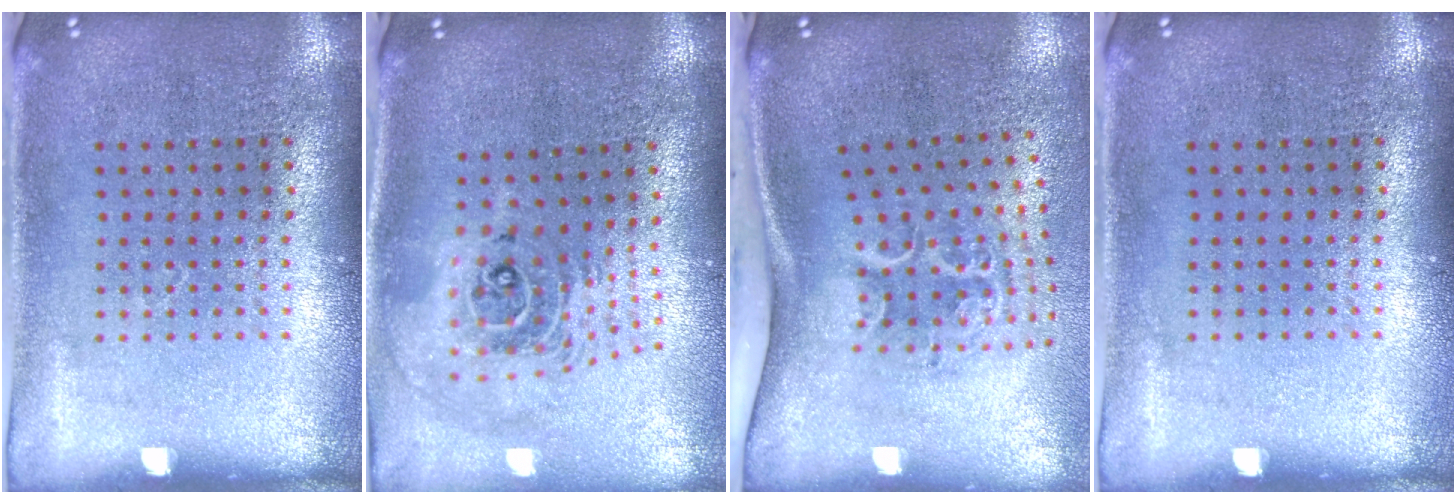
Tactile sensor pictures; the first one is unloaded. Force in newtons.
{"total": 2.2, "press": 1.6, "slide": 1.5}
{"total": 2.2, "press": 1.3, "slide": 1.8}
{"total": 0.0}